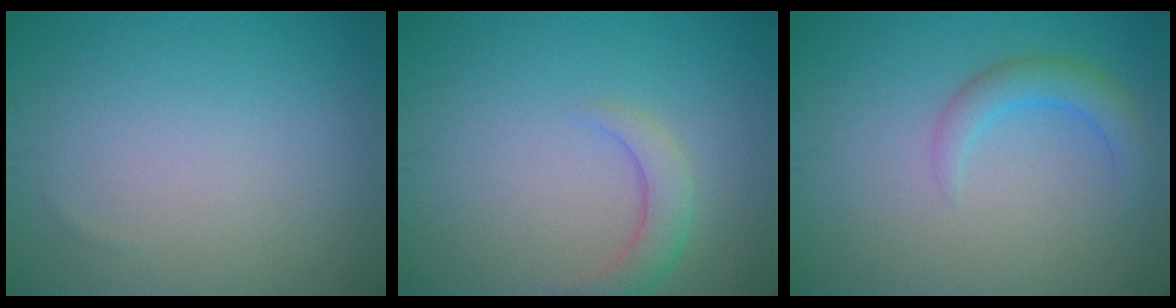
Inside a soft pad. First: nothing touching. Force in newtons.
{"total": 2.5, "press": 2.5, "slide": 0.2}
{"total": 2.7, "press": 2.7, "slide": 0.2}